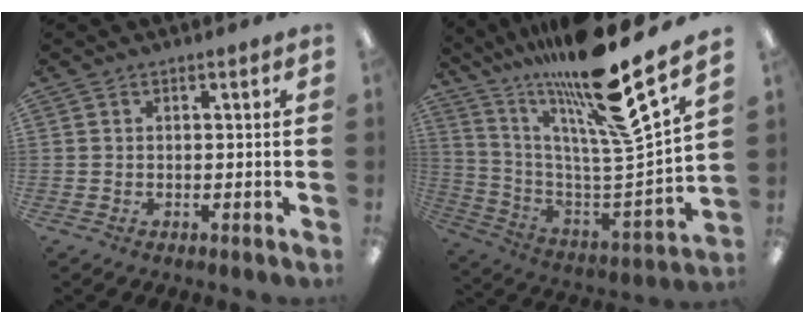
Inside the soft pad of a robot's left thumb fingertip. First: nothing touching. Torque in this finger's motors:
{"motor_torque": [1.69, -0.07, 1.57, -1.19, 0.42]}